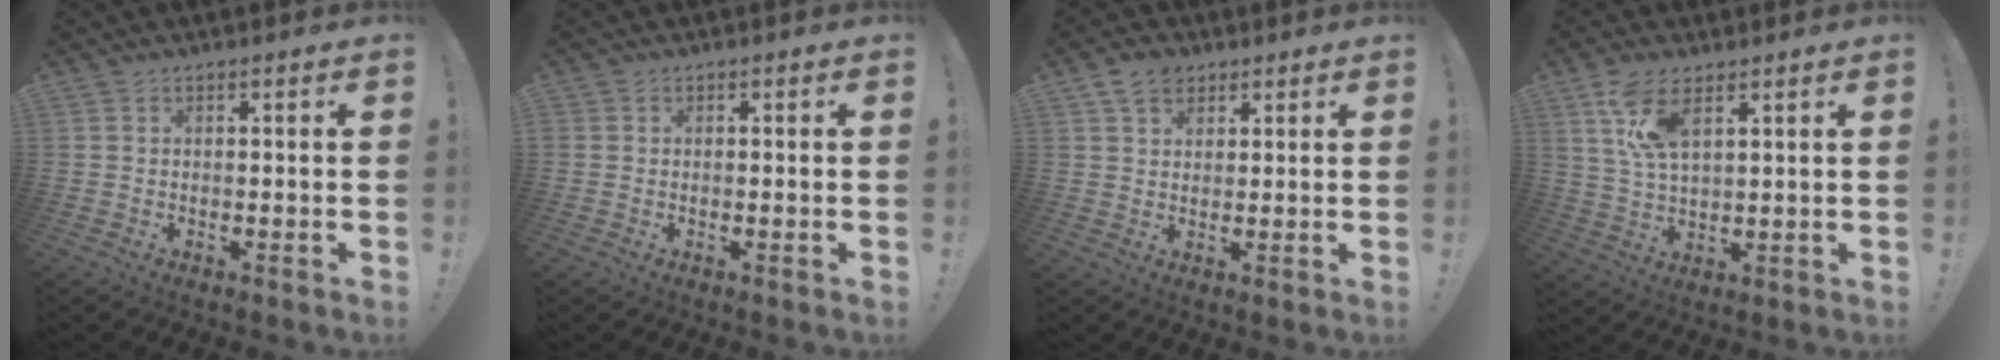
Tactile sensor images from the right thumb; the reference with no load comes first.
{"total": 0.5, "force": [0.0, 0.5, -0.1], "torque": [-0.003, 0.004, 0.002]}
{"total": 5.8, "force": [3.5, 4.0, 2.4], "torque": [-0.039, -0.007, 0.066]}
{"total": 9.3, "force": [4.9, 4.0, 6.9], "torque": [-0.138, -0.012, 0.091]}